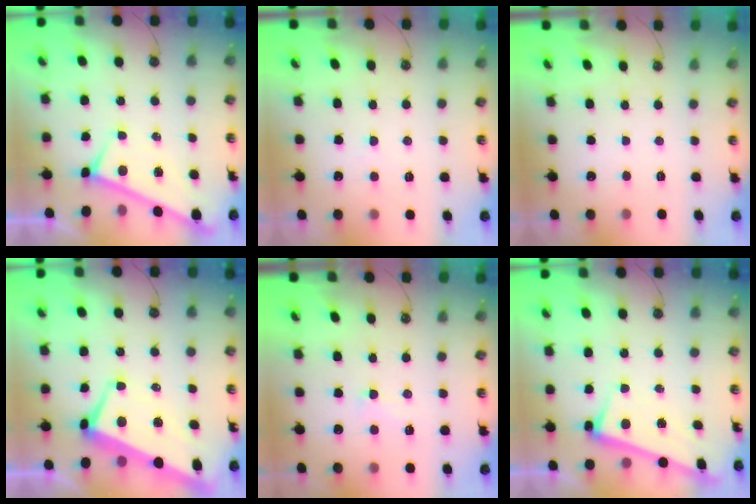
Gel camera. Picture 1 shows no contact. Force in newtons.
{"total": 5.0, "press": 5.0, "slide": 0.5}
{"total": 0.0}
{"total": 1.7, "press": 1.0, "slide": 1.3}
{"total": 1.3, "press": 0.8, "slide": 1.0}
{"total": 2.8, "press": 2.7, "slide": 0.8}